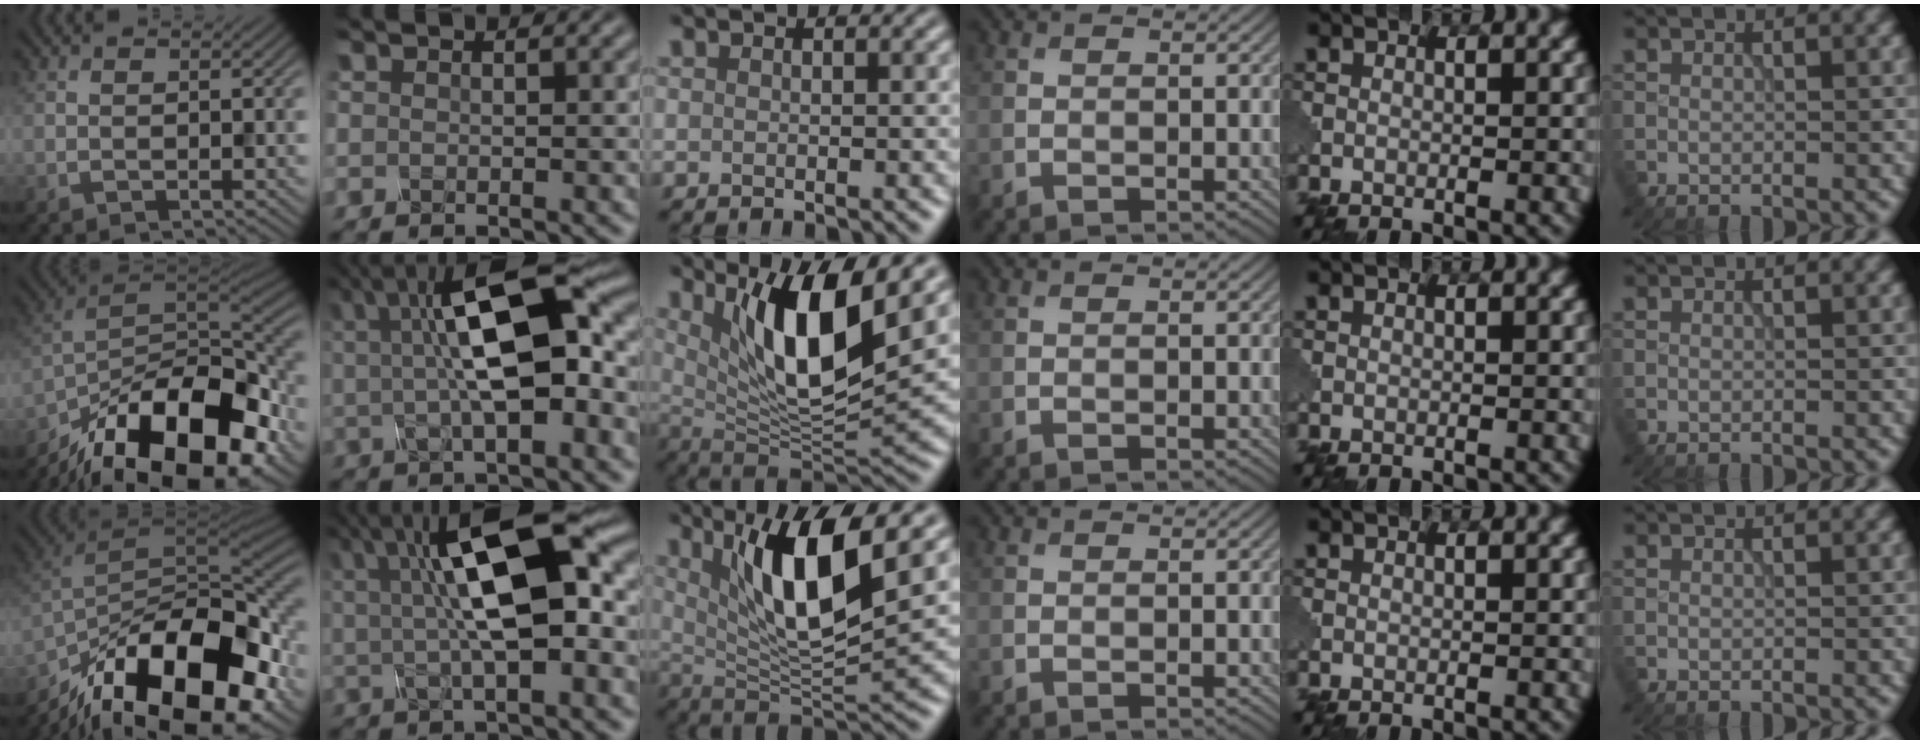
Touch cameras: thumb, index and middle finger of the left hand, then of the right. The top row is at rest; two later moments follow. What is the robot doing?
{"motion": "assemble", "object": "glue stick"}